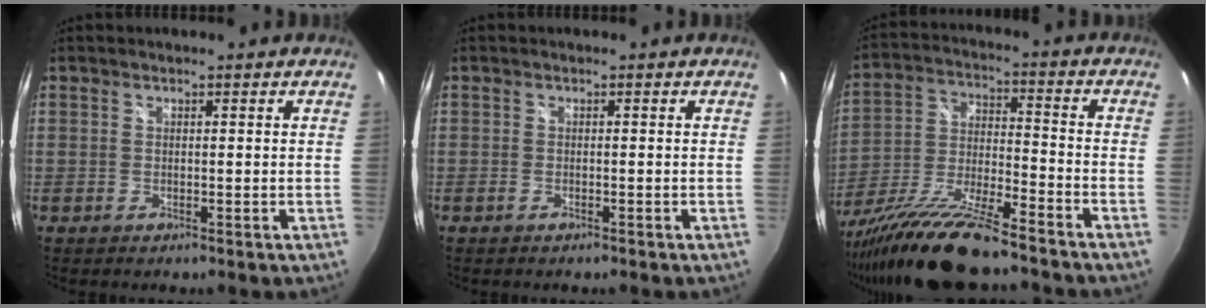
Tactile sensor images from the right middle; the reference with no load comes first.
{"total": 0.9, "force": [-0.8, 0.2, 0.4], "torque": [-0.009, -0.002, -0.014]}
{"total": 17.9, "force": [-14.3, 2.0, 10.4], "torque": [-0.217, -0.038, -0.258]}